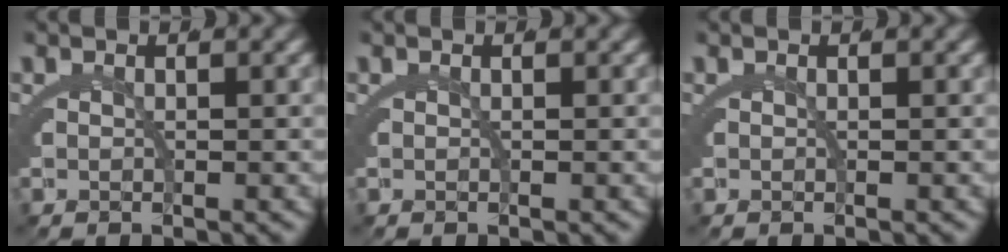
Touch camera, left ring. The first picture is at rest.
{"total": 0.0}
{"total": 0.0}